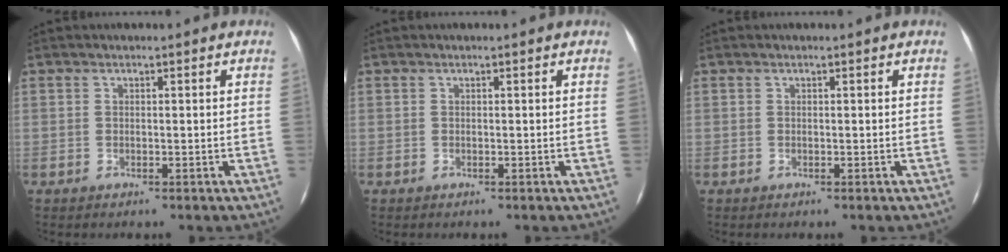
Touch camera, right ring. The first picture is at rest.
{"total": 0.0}
{"total": 0.0}